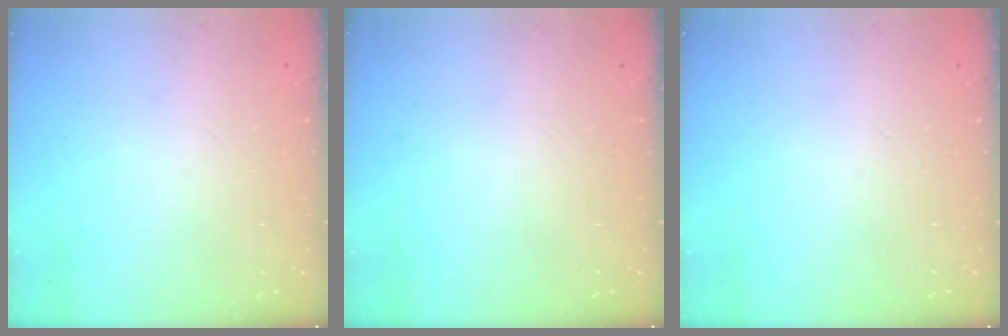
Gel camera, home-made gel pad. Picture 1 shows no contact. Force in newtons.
{"total": 0.0}
{"total": 0.0}